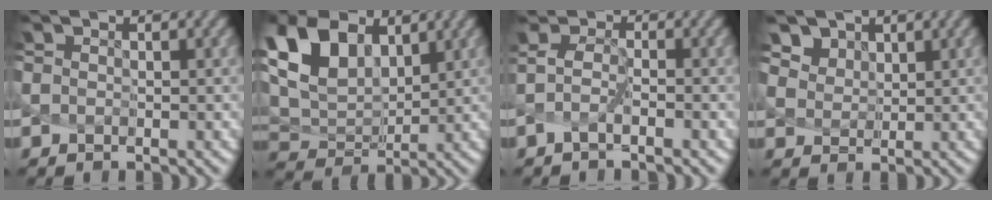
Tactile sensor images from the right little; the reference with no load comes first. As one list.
[{"total": 6.2, "force": [4.1, 3.2, 3.4], "torque": [-0.089, -0.006, 0.087]}, {"total": 1.1, "force": [-0.7, -0.4, 0.8], "torque": [-0.026, -0.002, -0.013]}, {"total": 7.3, "force": [4.0, 4.9, 3.7], "torque": [-0.077, 0.021, 0.056]}]